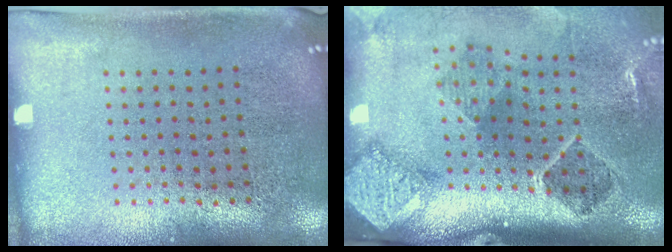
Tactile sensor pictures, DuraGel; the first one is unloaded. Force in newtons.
{"total": 2.9, "press": 1.8, "slide": 2.2}